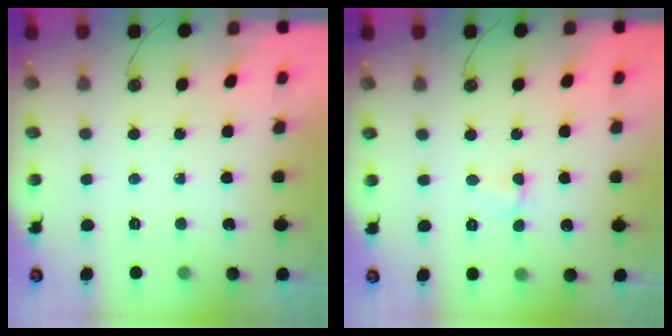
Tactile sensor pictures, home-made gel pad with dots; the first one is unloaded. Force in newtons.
{"total": 2.7, "press": 2.6, "slide": 0.7}